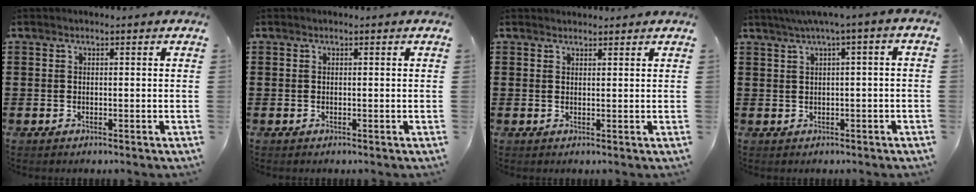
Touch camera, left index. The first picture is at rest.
{"total": 0.0}
{"total": 1.2, "force": [1.2, 0.1, 0.1], "torque": [-0.004, 0.000, 0.024]}
{"total": 2.4, "force": [-0.3, -0.1, 2.3], "torque": [-0.040, -0.002, -0.007]}